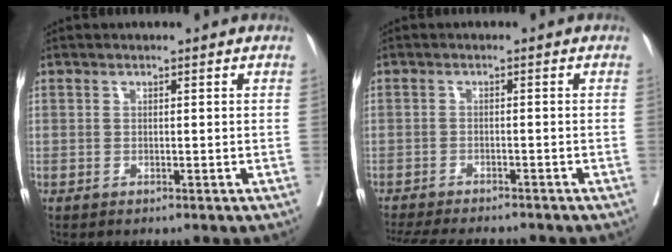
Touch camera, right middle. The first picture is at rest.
{"total": 9.9, "force": [-9.1, 1.7, 3.6], "torque": [-0.057, -0.010, -0.127]}